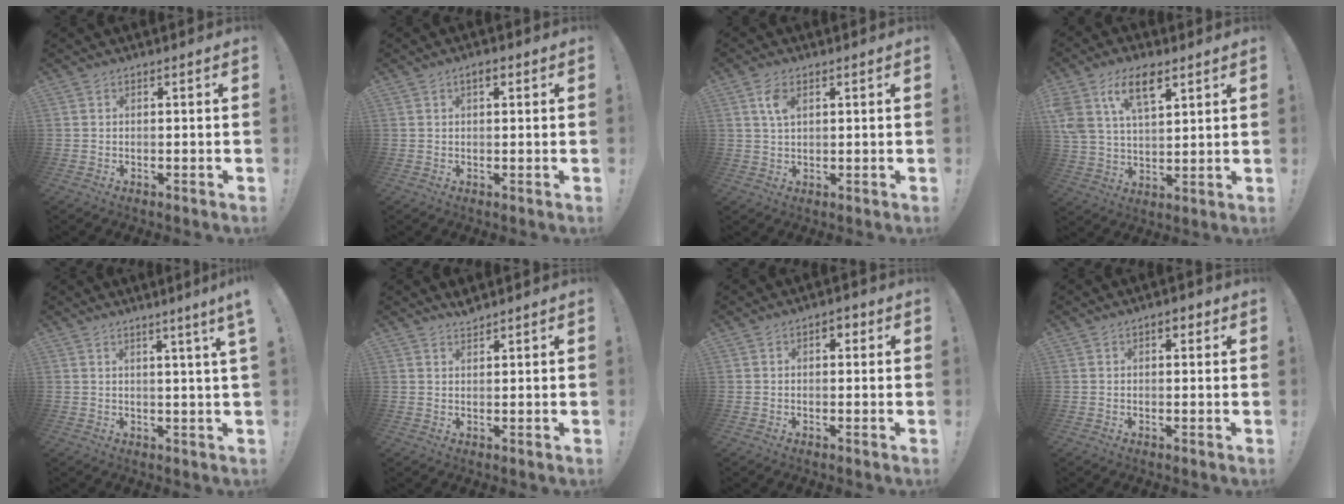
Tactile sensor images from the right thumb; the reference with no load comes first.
{"total": 2.1, "force": [1.0, 0.9, 1.6], "torque": [-0.028, 0.002, 0.016]}
{"total": 5.5, "force": [2.6, 3.1, 3.7], "torque": [-0.064, -0.005, 0.047]}
{"total": 12.4, "force": [7.0, 6.4, 8.0], "torque": [-0.140, -0.017, 0.129]}
{"total": 4.7, "force": [2.4, -0.9, 4.0], "torque": [-0.053, -0.016, 0.033]}
{"total": 2.1, "force": [2.0, 0.4, 0.4], "torque": [0.005, -0.016, 0.035]}
{"total": 2.7, "force": [0.5, 1.9, 1.9], "torque": [-0.017, 0.002, 0.004]}
{"total": 2.4, "force": [0.9, 1.5, 1.7], "torque": [-0.019, 0.001, 0.012]}